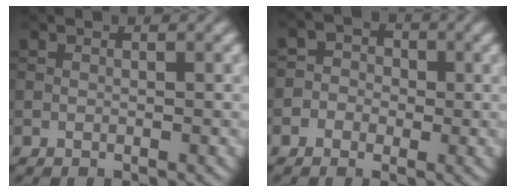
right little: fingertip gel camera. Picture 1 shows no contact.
{"total": 3.2, "force": [-0.7, 3.0, 0.8], "torque": [0.010, 0.019, -0.039]}